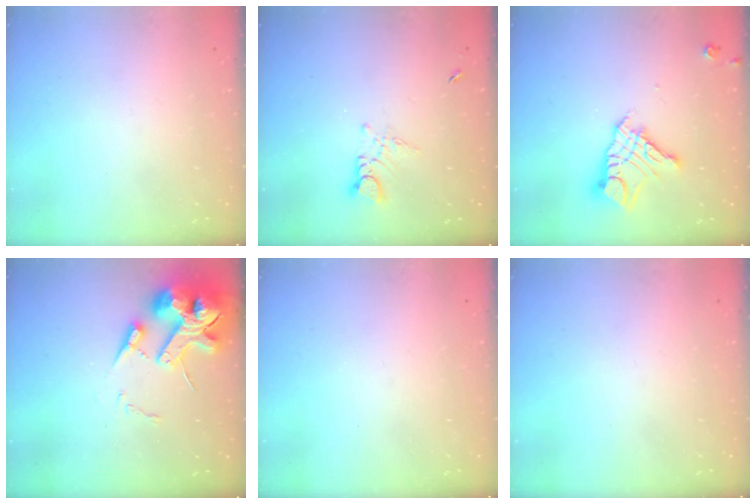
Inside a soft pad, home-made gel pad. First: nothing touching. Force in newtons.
{"total": 4.0, "press": 3.9, "slide": 0.4}
{"total": 11.7, "press": 11.6, "slide": 1.2}
{"total": 16.9, "press": 16.6, "slide": 2.7}
{"total": 0.0}
{"total": 0.0}